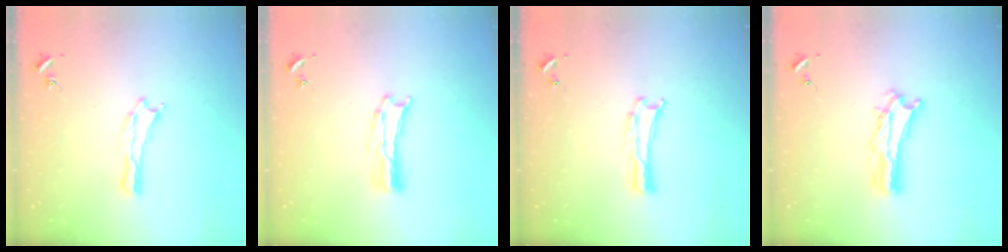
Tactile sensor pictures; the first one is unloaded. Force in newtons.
{"total": 0.8, "press": 0.8, "slide": 0.2}
{"total": 0.0}
{"total": 4.3, "press": 4.3, "slide": 0.4}